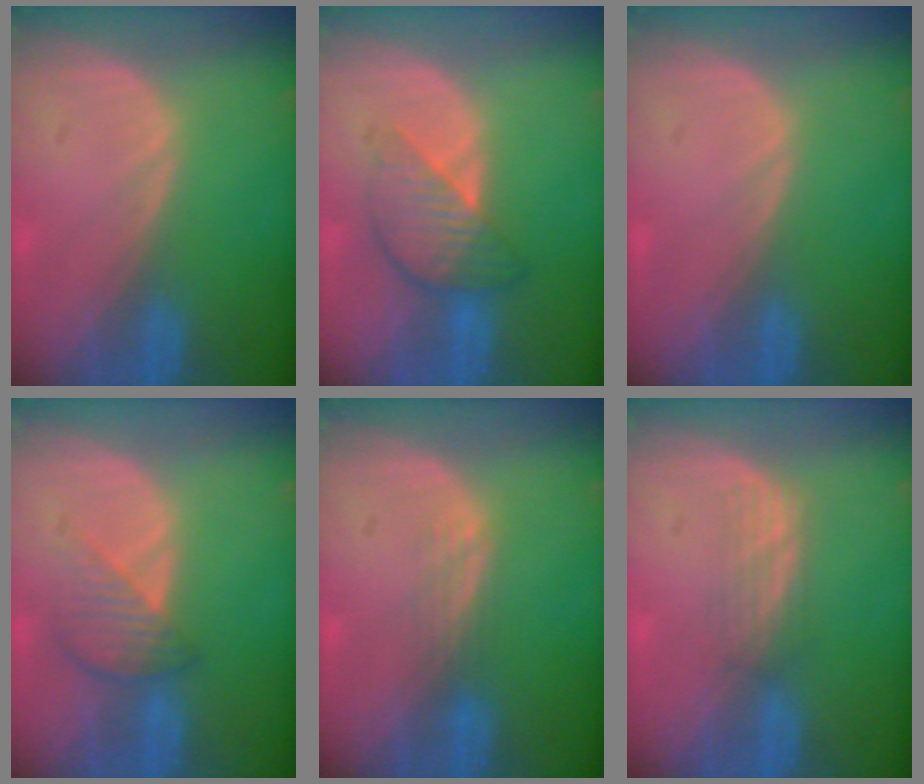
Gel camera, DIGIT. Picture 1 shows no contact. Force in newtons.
{"total": 5.6, "press": 5.6, "slide": 0.3}
{"total": 0.0}
{"total": 4.3, "press": 4.0, "slide": 1.6}
{"total": 1.8, "press": 1.7, "slide": 0.2}
{"total": 2.9, "press": 2.6, "slide": 1.4}